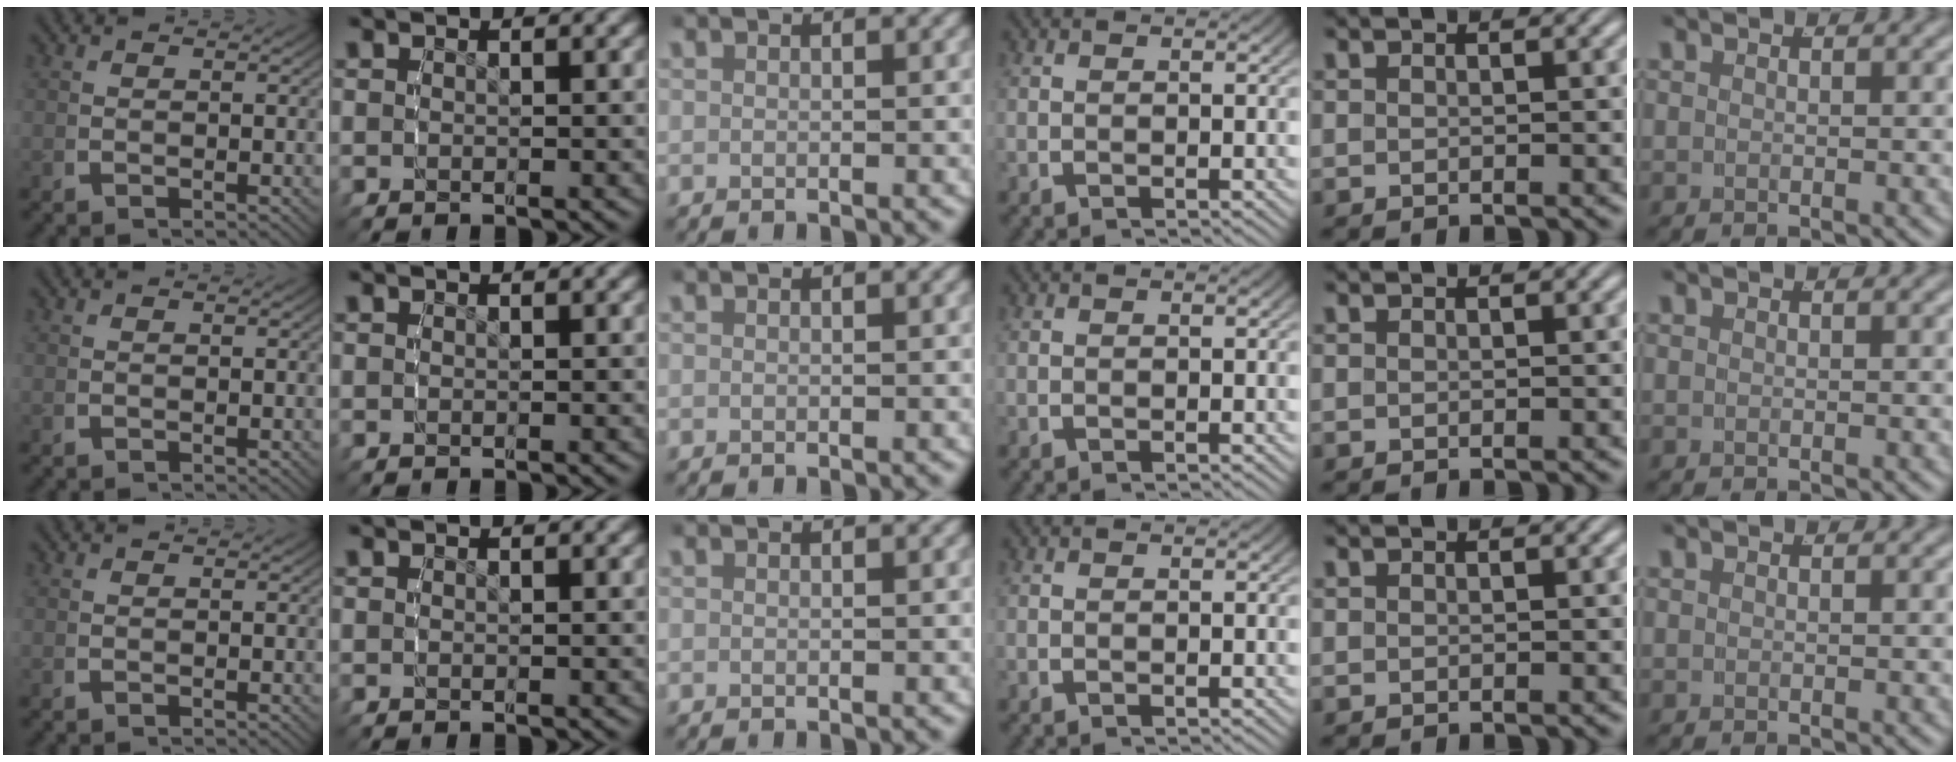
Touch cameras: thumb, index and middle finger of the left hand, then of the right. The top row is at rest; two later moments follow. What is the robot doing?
{"motion": "reach", "object": "jacket"}